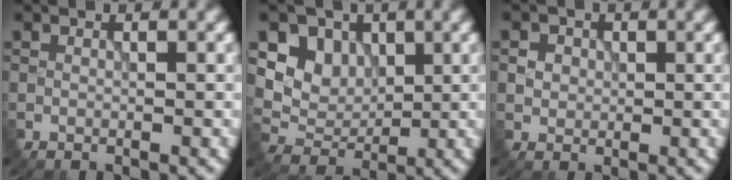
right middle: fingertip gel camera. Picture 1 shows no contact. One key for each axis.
{"total": 5.2, "fx": 1.8, "fy": 4.3, "fz": 2.4, "tx": -0.041, "ty": -0.006, "tz": 0.022}
{"total": 1.9, "fx": 0.5, "fy": 1.7, "fz": 0.6, "tx": -0.017, "ty": -0.004, "tz": 0.018}